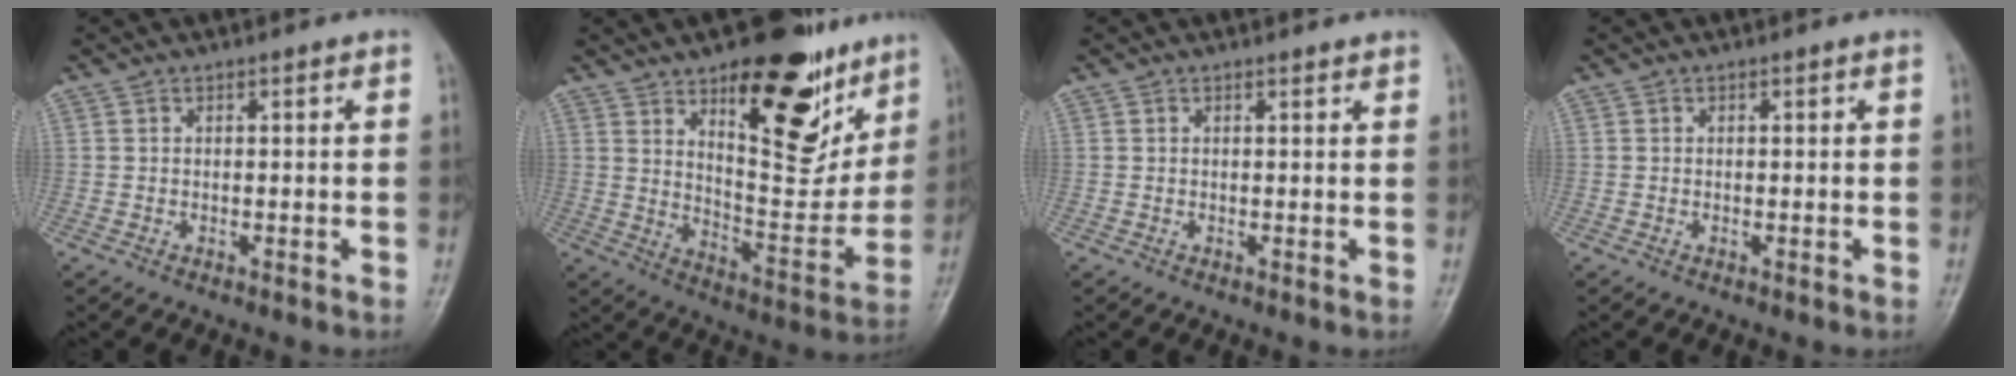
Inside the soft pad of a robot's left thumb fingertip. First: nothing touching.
{"total": 22.7, "force": [12.5, 9.8, 16.2], "torque": [-0.172, -0.071, 0.194]}
{"total": 0.6, "force": [0.6, 0.1, 0.1], "torque": [-0.004, -0.003, 0.006]}
{"total": 0.0}